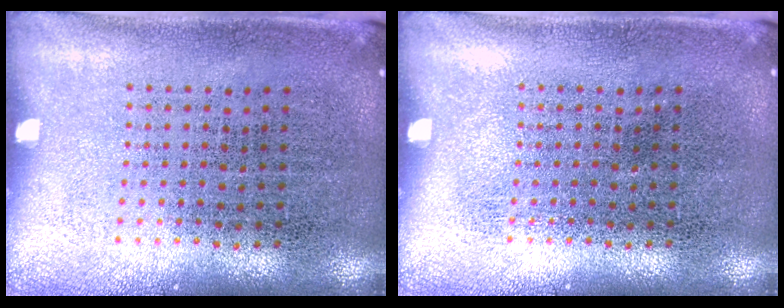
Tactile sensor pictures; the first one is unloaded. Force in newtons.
{"total": 0.0}